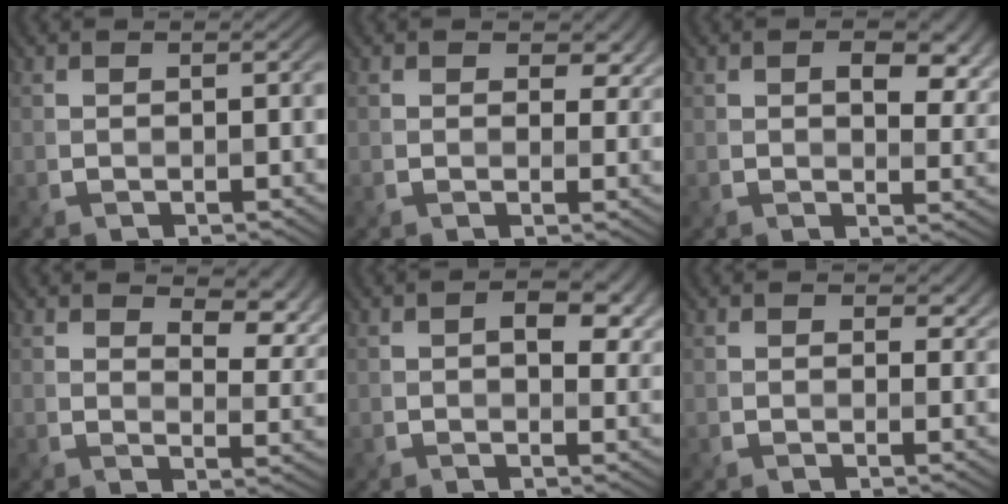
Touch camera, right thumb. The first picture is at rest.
{"total": 3.6, "force": [1.5, 2.5, 2.1], "torque": [-0.031, -0.008, 0.022]}
{"total": 6.2, "force": [1.9, 3.5, 4.8], "torque": [-0.064, -0.009, 0.031]}
{"total": 7.2, "force": [4.7, 3.0, 4.5], "torque": [-0.067, -0.001, 0.074]}
{"total": 5.5, "force": [1.2, 3.2, 4.3], "torque": [-0.053, -0.003, 0.017]}
{"total": 2.7, "force": [1.3, 1.8, 1.6], "torque": [-0.023, -0.004, 0.019]}